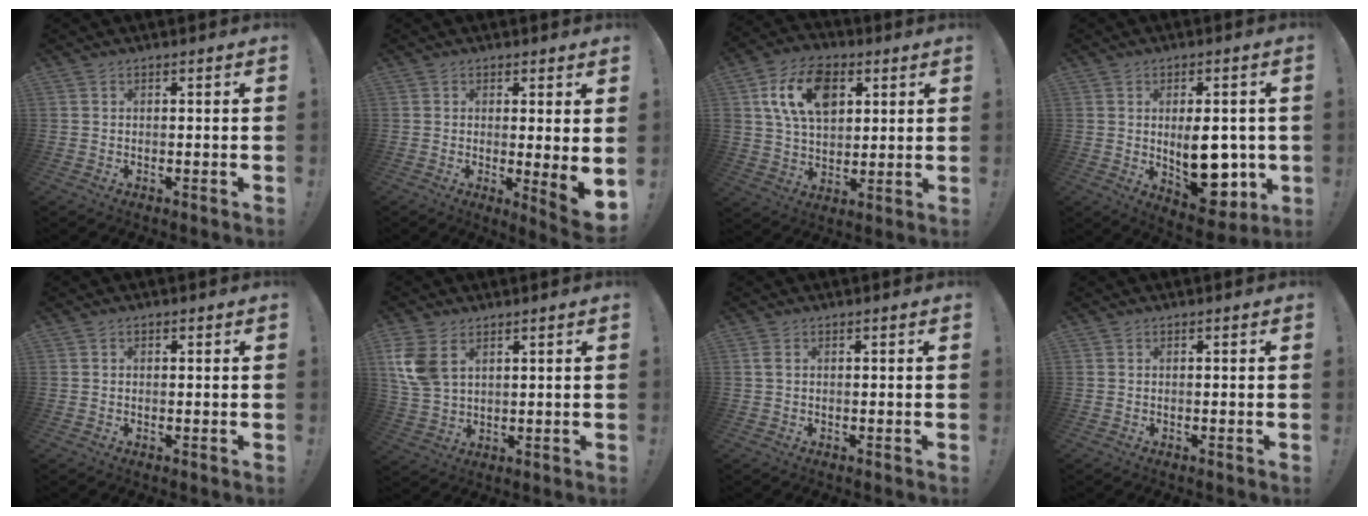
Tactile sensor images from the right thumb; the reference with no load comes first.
{"total": 5.4, "force": [0.5, 0.5, 5.3], "torque": [-0.062, -0.021, 0.011]}
{"total": 15.9, "force": [6.2, 10.9, 9.9], "torque": [-0.158, -0.008, 0.119]}
{"total": 13.1, "force": [-0.8, 7.4, 10.7], "torque": [-0.141, -0.005, -0.004]}
{"total": 0.5, "force": [0.1, 0.5, 0.2], "torque": [0.001, -0.001, 0.001]}
{"total": 8.8, "force": [3.9, 5.5, 5.6], "torque": [-0.116, -0.013, 0.076]}
{"total": 1.2, "force": [0.4, 0.6, 1.0], "torque": [-0.018, 0.002, 0.007]}
{"total": 0.0}